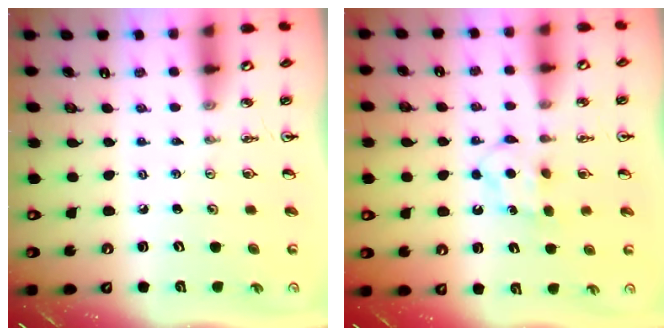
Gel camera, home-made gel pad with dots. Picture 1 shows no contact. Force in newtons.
{"total": 5.1, "press": 5.0, "slide": 0.8}